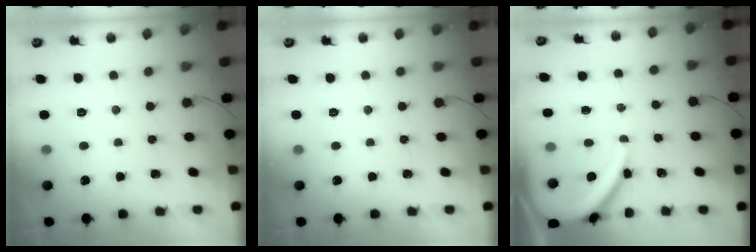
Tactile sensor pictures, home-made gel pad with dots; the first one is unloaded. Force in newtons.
{"total": 0.0}
{"total": 10.9, "press": 10.9, "slide": 0.7}